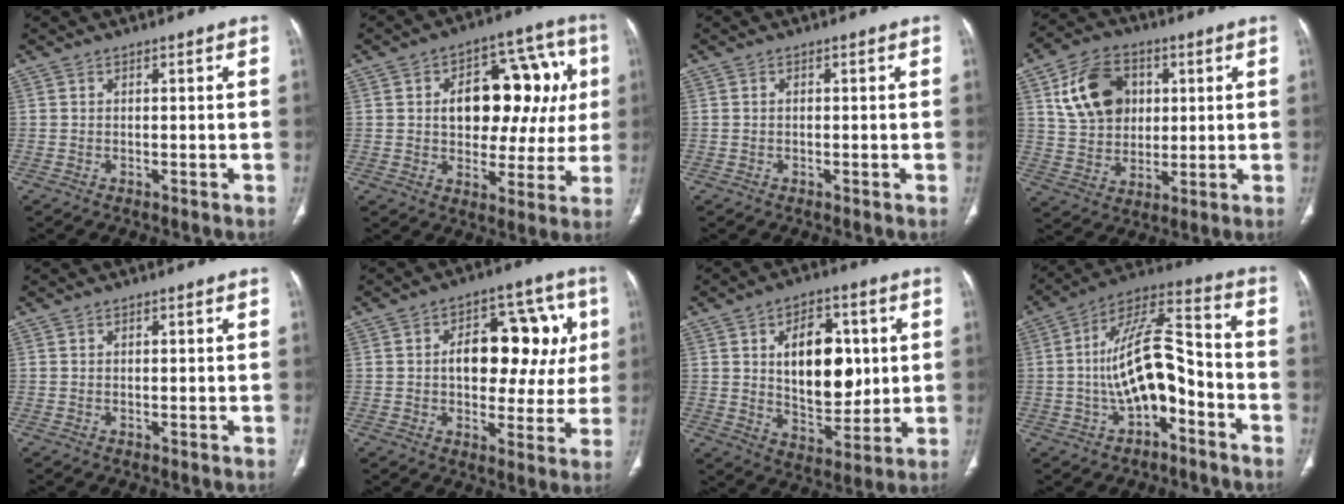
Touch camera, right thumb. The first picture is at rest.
{"total": 19.1, "force": [3.4, 11.4, 15.0], "torque": [-0.149, 0.029, 0.052]}
{"total": 0.0}
{"total": 14.1, "force": [4.3, 10.7, 8.1], "torque": [-0.113, -0.001, 0.078]}
{"total": 0.0}
{"total": 17.4, "force": [2.8, 10.4, 13.6], "torque": [-0.132, 0.023, 0.043]}
{"total": 15.8, "force": [2.8, 9.7, 12.2], "torque": [-0.134, -0.014, 0.049]}
{"total": 15.4, "force": [-4.0, 7.4, 12.9], "torque": [-0.219, 0.058, -0.070]}